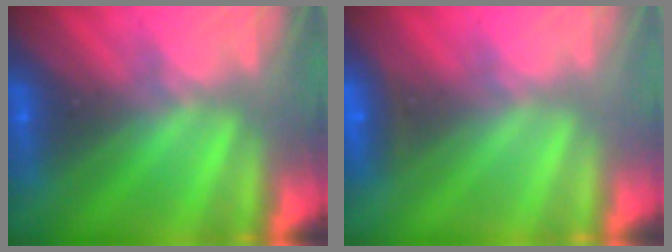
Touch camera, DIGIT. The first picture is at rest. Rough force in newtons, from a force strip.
{"total": 2.4}